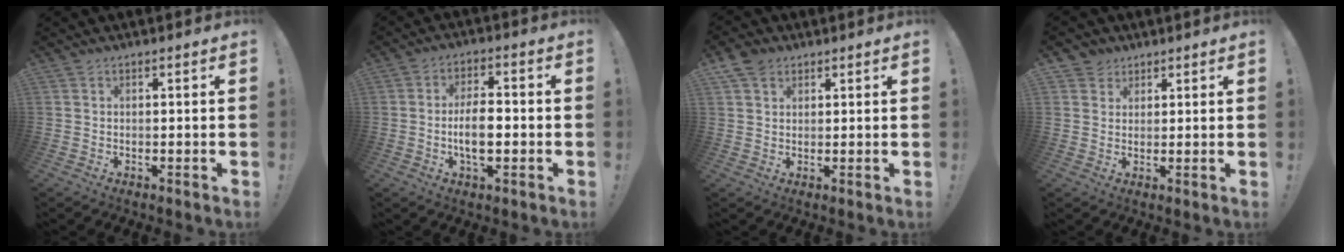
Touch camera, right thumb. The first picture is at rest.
{"total": 8.6, "force": [-1.9, 3.9, 7.5], "torque": [-0.129, 0.001, -0.038]}
{"total": 5.0, "force": [3.0, 3.6, 1.9], "torque": [-0.029, -0.009, 0.056]}
{"total": 3.9, "force": [2.4, 3.0, 0.3], "torque": [-0.001, -0.010, 0.045]}